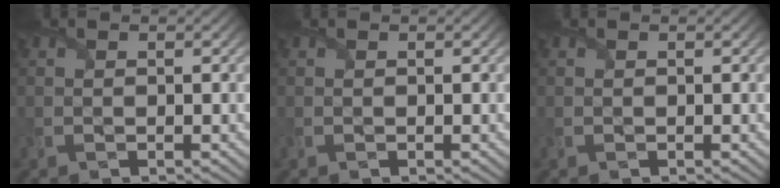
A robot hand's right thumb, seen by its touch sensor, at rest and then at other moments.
{"total": 0.0}
{"total": 0.0}